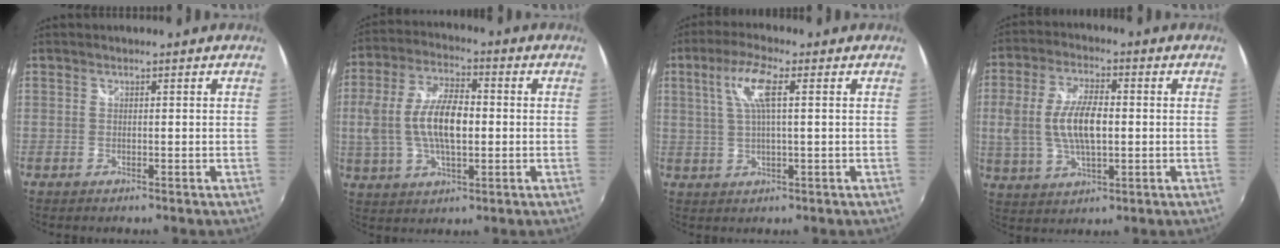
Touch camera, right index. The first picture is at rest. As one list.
[{"total": 13.2, "force": [-0.5, 5.8, 11.8], "torque": [-0.236, 0.006, -0.009]}, {"total": 7.0, "force": [2.0, 1.2, 6.6], "torque": [-0.127, 0.008, 0.042]}, {"total": 11.2, "force": [-0.2, 5.0, 10.1], "torque": [-0.204, 0.002, 0.000]}]